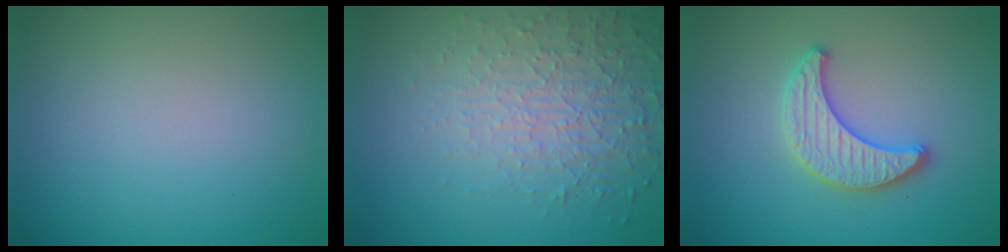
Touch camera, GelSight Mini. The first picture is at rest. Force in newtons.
{"total": 5.3, "press": 3.4, "slide": 4.1}
{"total": 3.2, "press": 3.2, "slide": 0.3}